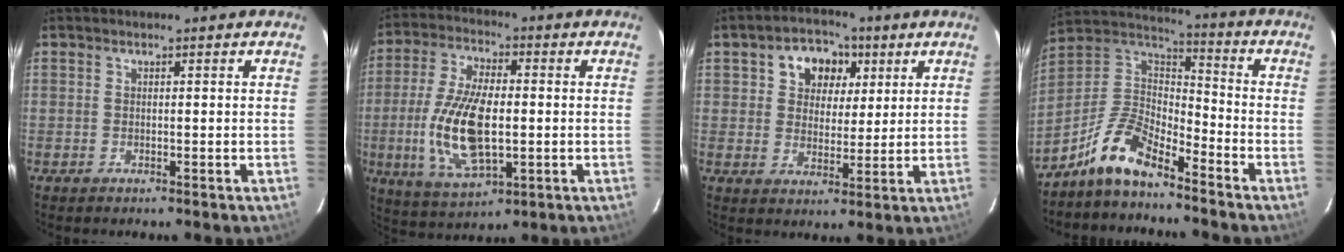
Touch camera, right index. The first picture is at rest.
{"total": 15.6, "force": [-1.9, 6.7, 14.0], "torque": [-0.286, -0.007, -0.030]}
{"total": 8.8, "force": [3.5, 7.0, 4.1], "torque": [-0.078, 0.020, 0.058]}
{"total": 11.6, "force": [-9.0, 3.8, 6.4], "torque": [-0.152, 0.025, -0.182]}